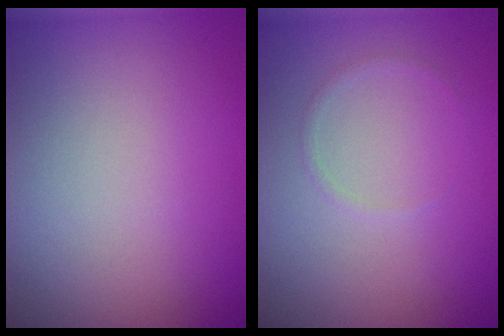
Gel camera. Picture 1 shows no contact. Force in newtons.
{"total": 0.7, "press": 0.7, "slide": 0.0}